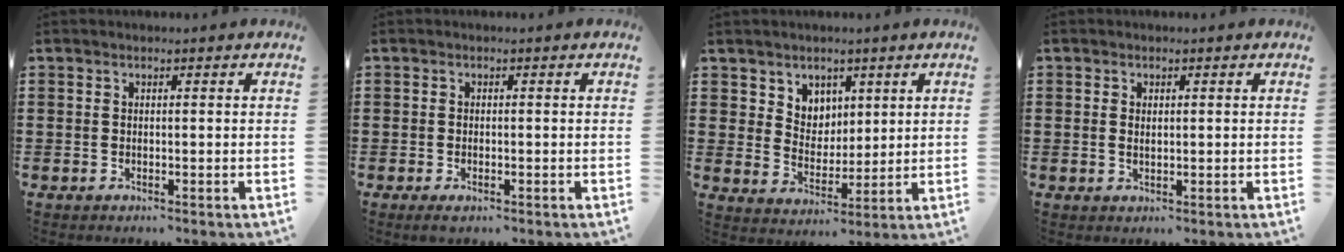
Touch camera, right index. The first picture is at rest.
{"total": 0.8, "force": [-0.5, 0.3, 0.6], "torque": [-0.011, -0.003, -0.009]}
{"total": 5.1, "force": [3.2, 4.0, 0.0], "torque": [-0.028, 0.003, 0.060]}
{"total": 0.9, "force": [0.3, 0.5, 0.7], "torque": [-0.015, 0.004, 0.004]}